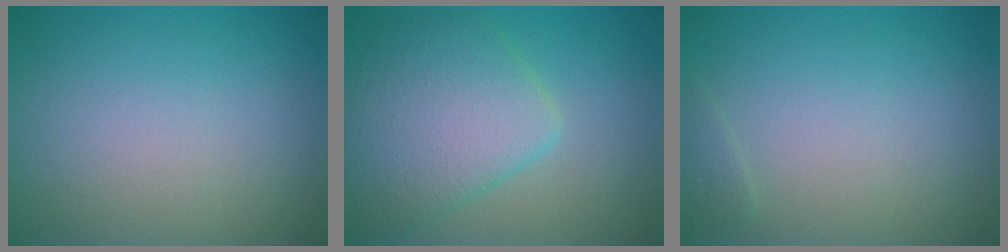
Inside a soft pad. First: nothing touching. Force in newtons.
{"total": 6.5, "press": 6.5, "slide": 0.2}
{"total": 0.7, "press": 0.7, "slide": 0.1}